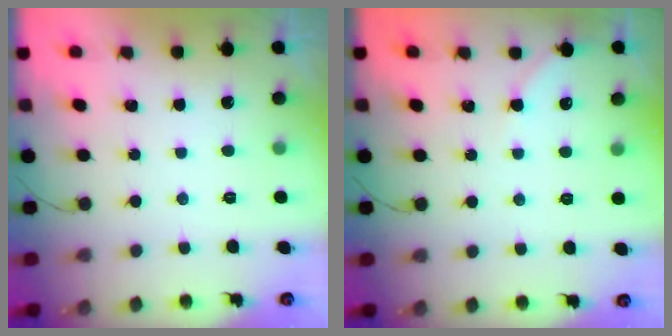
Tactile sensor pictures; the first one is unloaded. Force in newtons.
{"total": 2.9, "press": 2.8, "slide": 0.6}